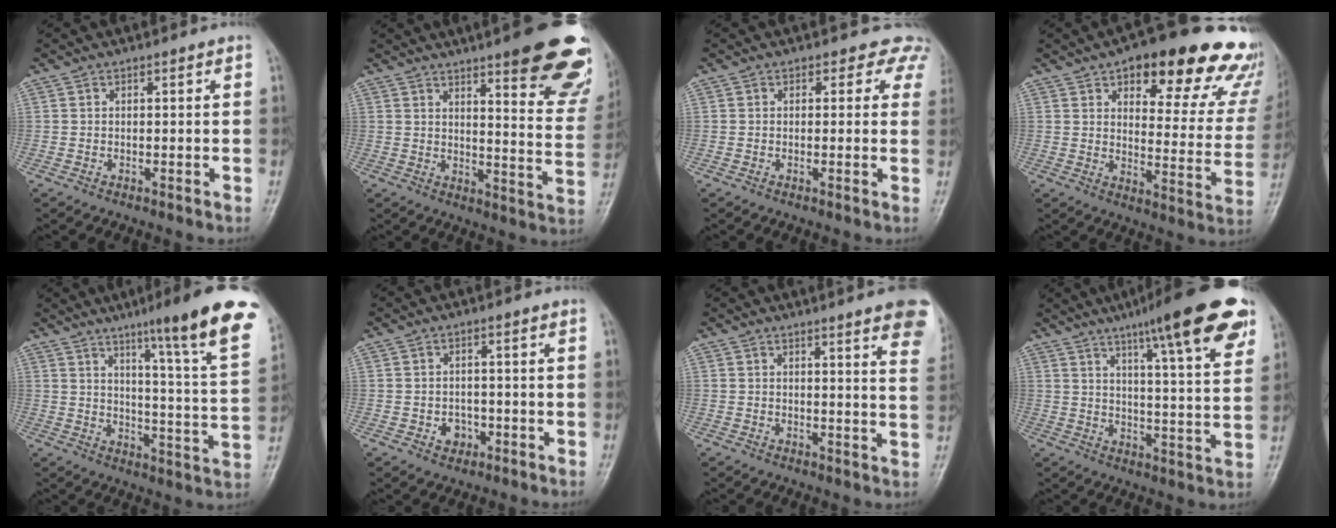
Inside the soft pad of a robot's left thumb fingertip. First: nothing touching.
{"total": 22.1, "force": [14.1, 5.0, 16.3], "torque": [-0.172, -0.068, 0.171]}
{"total": 4.6, "force": [3.3, 3.1, 0.7], "torque": [0.034, -0.009, 0.010]}
{"total": 25.5, "force": [17.3, 9.8, 16.0], "torque": [-0.151, -0.064, 0.207]}
{"total": 20.4, "force": [12.4, 1.3, 16.1], "torque": [-0.200, -0.055, 0.164]}
{"total": 3.3, "force": [-1.2, 2.7, 1.4], "torque": [-0.005, 0.007, -0.015]}
{"total": 12.9, "force": [8.5, 2.1, 9.4], "torque": [-0.093, -0.028, 0.081]}
{"total": 20.0, "force": [12.0, 3.1, 15.6], "torque": [-0.201, -0.035, 0.164]}